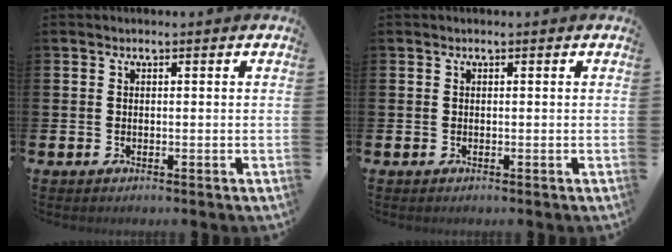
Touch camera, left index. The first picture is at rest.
{"total": 0.0}